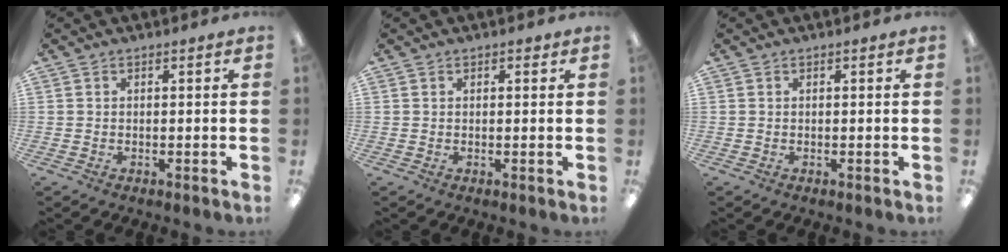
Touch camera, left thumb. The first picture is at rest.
{"total": 0.9, "force": [0.6, 0.5, 0.4], "torque": [0.001, 0.000, 0.008]}
{"total": 0.0}